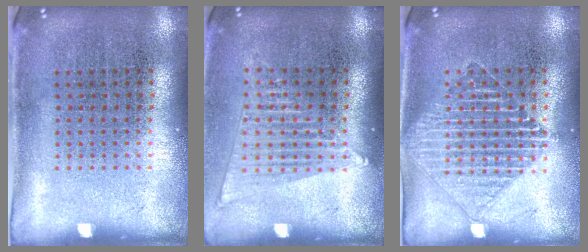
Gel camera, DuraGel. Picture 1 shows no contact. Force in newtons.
{"total": 1.5, "press": 1.4, "slide": 0.7}
{"total": 1.5, "press": 1.5, "slide": 0.3}